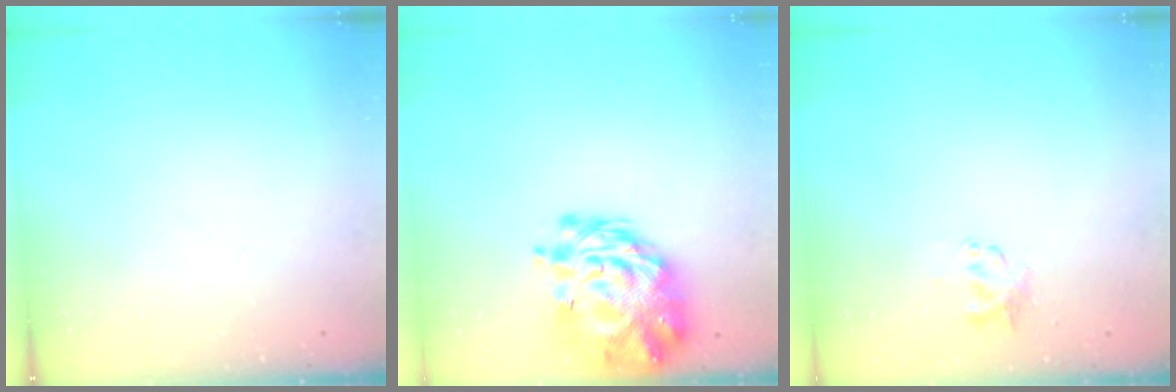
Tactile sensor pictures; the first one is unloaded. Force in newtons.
{"total": 14.1, "press": 13.2, "slide": 5.1}
{"total": 2.2, "press": 2.2, "slide": 0.4}